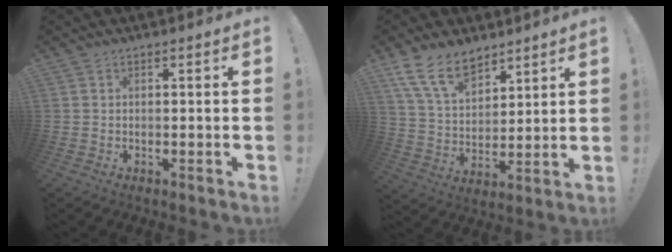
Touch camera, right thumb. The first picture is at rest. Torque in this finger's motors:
{"motor_torque": [-0.60, 0.97, 0.02, 0.37, 0.27]}